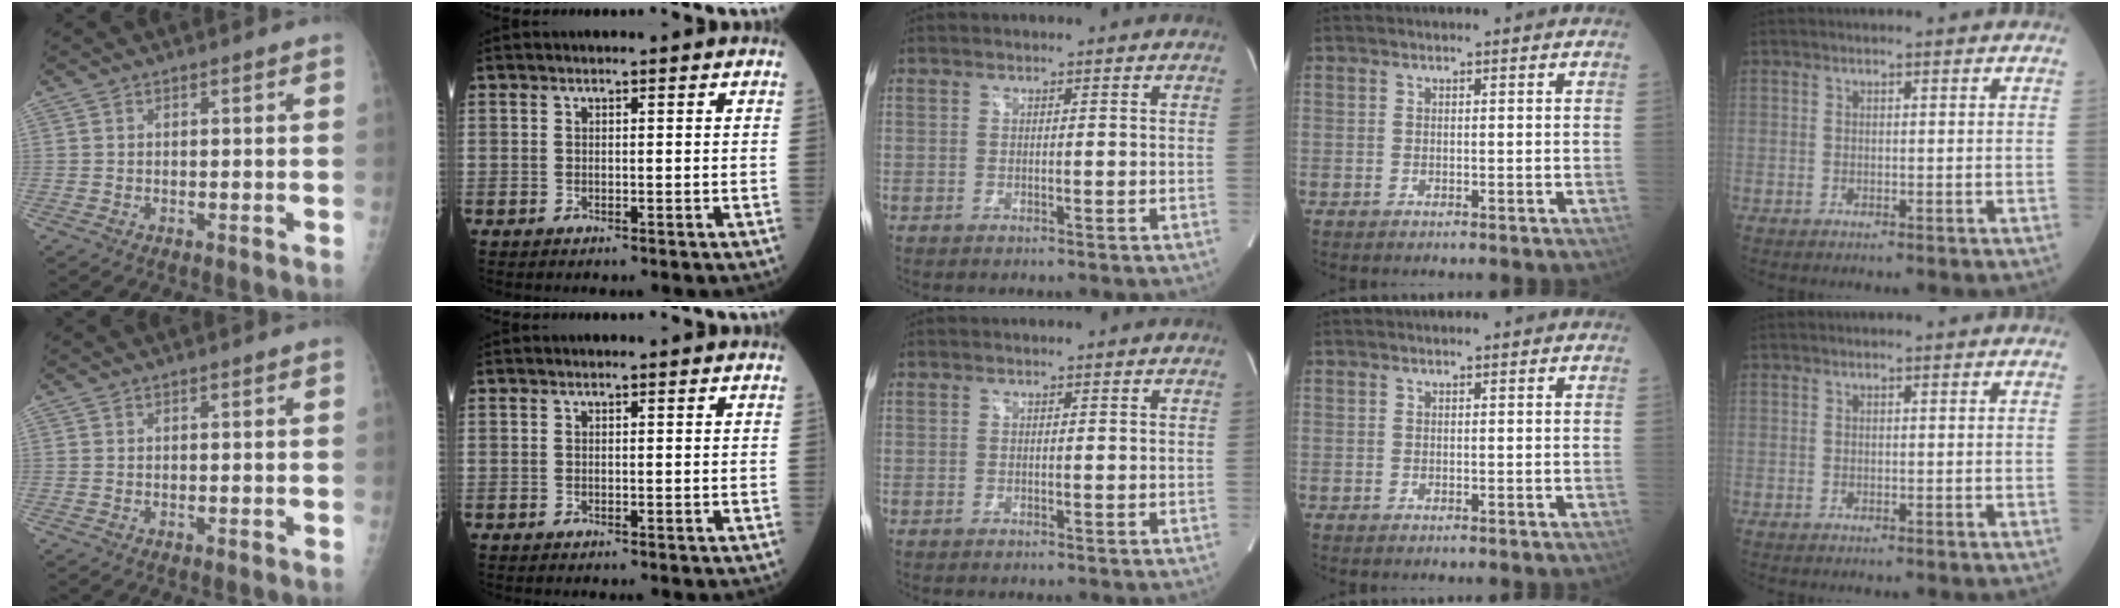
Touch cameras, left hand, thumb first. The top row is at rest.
{}